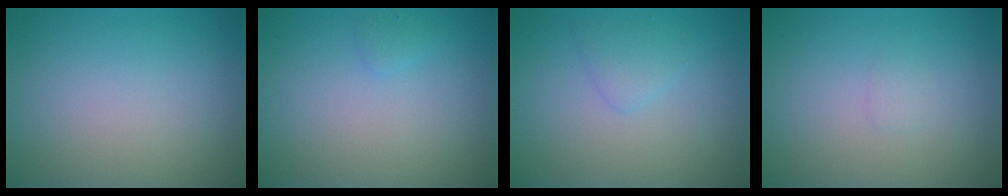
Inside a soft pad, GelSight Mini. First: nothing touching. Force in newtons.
{"total": 0.7, "press": 0.7, "slide": 0.0}
{"total": 1.4, "press": 1.4, "slide": 0.0}
{"total": 0.6, "press": 0.6, "slide": 0.0}